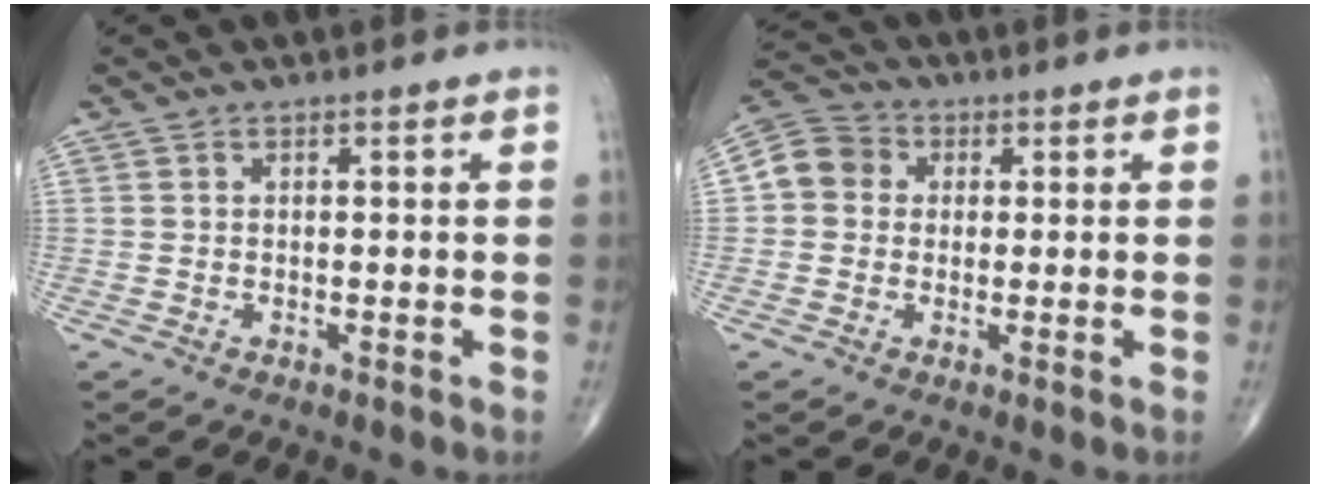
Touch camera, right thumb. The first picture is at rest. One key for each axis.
{"total": 6.6, "fx": 0.7, "fy": 5.9, "fz": 2.7, "tx": -0.036, "ty": 0.018, "tz": -0.001}